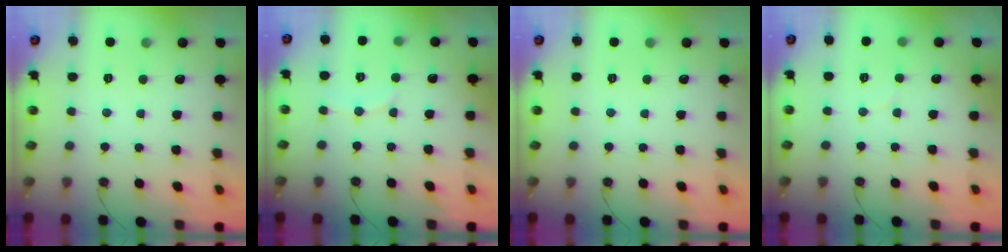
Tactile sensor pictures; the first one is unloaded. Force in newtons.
{"total": 5.2, "press": 5.1, "slide": 0.7}
{"total": 0.0}
{"total": 2.9, "press": 2.9, "slide": 0.3}